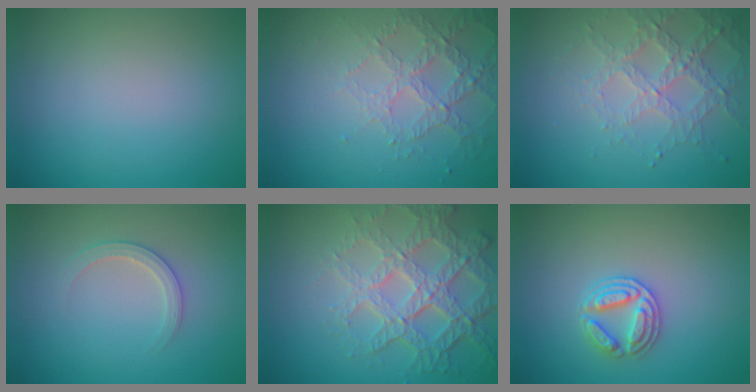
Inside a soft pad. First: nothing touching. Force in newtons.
{"total": 3.2, "press": 2.9, "slide": 1.4}
{"total": 3.3, "press": 3.2, "slide": 0.6}
{"total": 1.9, "press": 1.9, "slide": 0.2}
{"total": 7.3, "press": 5.2, "slide": 5.2}
{"total": 2.7, "press": 2.6, "slide": 0.7}